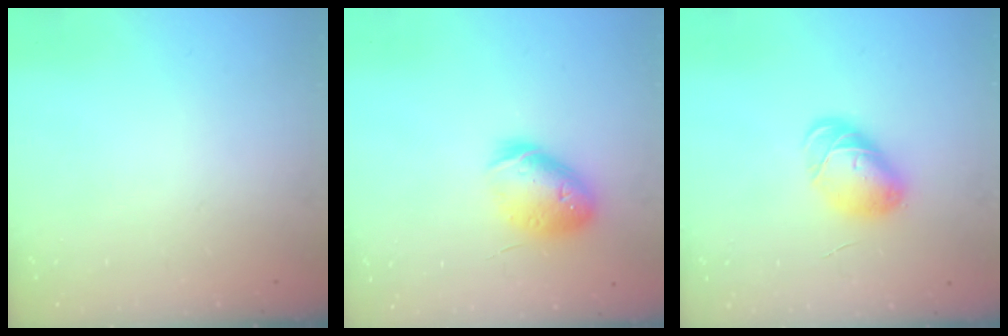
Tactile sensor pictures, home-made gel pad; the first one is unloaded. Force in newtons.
{"total": 14.9, "press": 14.7, "slide": 2.2}
{"total": 8.3, "press": 8.3, "slide": 0.8}